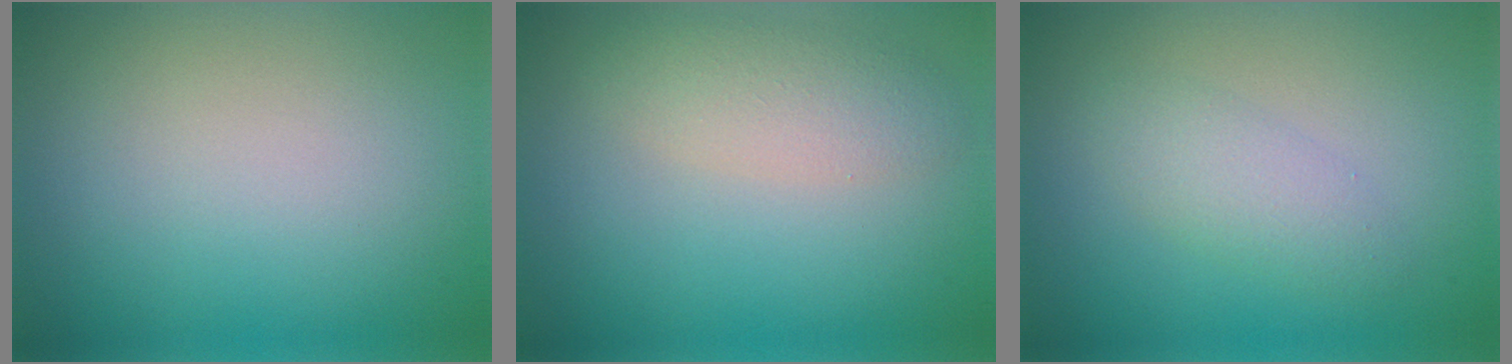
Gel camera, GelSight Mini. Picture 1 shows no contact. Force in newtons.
{"total": 3.0, "press": 3.0, "slide": 0.1}
{"total": 2.4, "press": 2.4, "slide": 0.1}